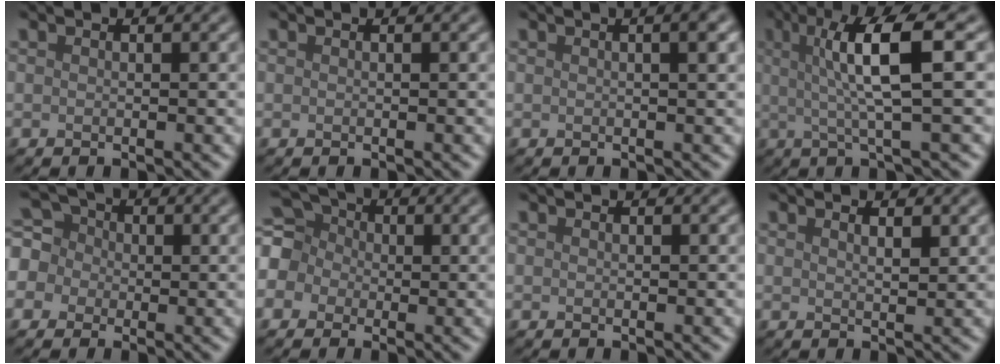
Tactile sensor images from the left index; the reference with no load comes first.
{"total": 0.0}
{"total": 2.8, "force": [0.8, 1.0, 2.5], "torque": [-0.017, 0.009, -0.002]}
{"total": 6.6, "force": [1.3, 1.0, 6.4], "torque": [-0.109, 0.010, 0.022]}
{"total": 5.5, "force": [0.1, 5.1, 2.1], "torque": [-0.050, 0.033, -0.033]}
{"total": 5.9, "force": [-0.3, 5.3, 2.5], "torque": [-0.063, 0.028, -0.041]}
{"total": 0.0}
{"total": 1.4, "force": [0.9, 0.4, 1.0], "torque": [-0.012, 0.001, 0.012]}